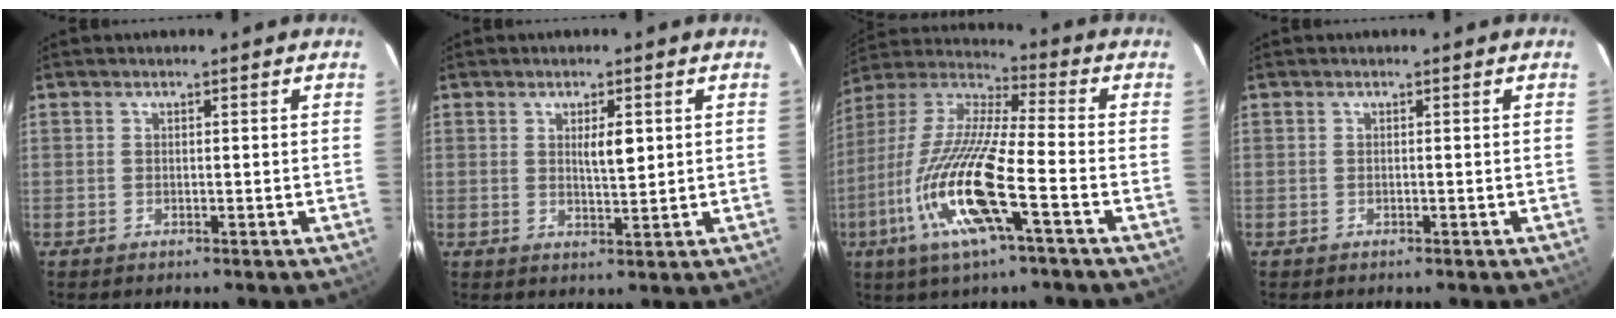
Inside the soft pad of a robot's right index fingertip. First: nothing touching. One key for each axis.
{"total": 3.5, "fx": 1.0, "fy": 0.8, "fz": 3.2, "tx": -0.052, "ty": -0.003, "tz": 0.017}
{"total": 17.3, "fx": -6.1, "fy": 1.9, "fz": 16.1, "tx": -0.346, "ty": -0.014, "tz": -0.120}
{"total": 0.0}